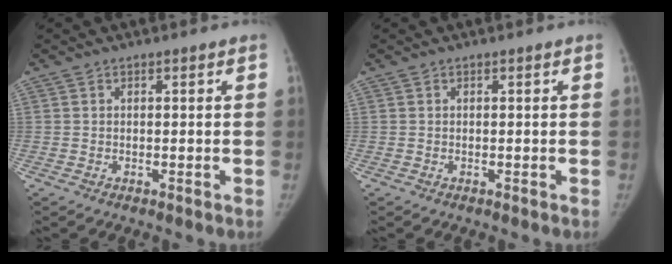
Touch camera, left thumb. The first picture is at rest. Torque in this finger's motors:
{"motor_torque": [-0.11, 0.11, 0.00, 0.00, 0.00]}